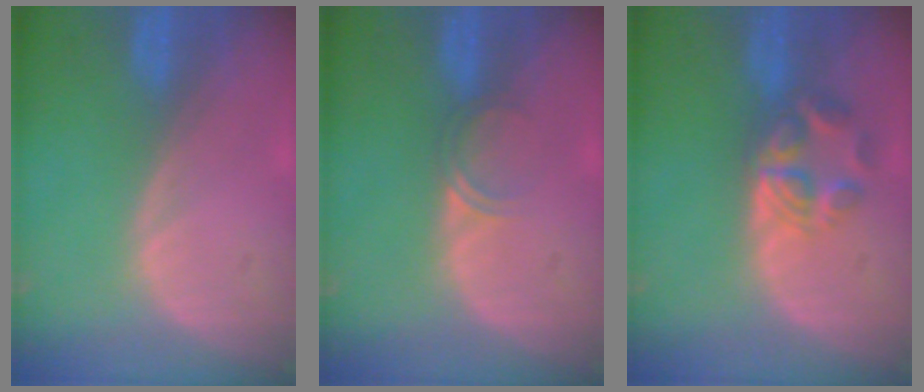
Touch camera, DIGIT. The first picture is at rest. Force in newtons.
{"total": 1.8, "press": 1.5, "slide": 1.1}
{"total": 5.7, "press": 4.8, "slide": 3.2}